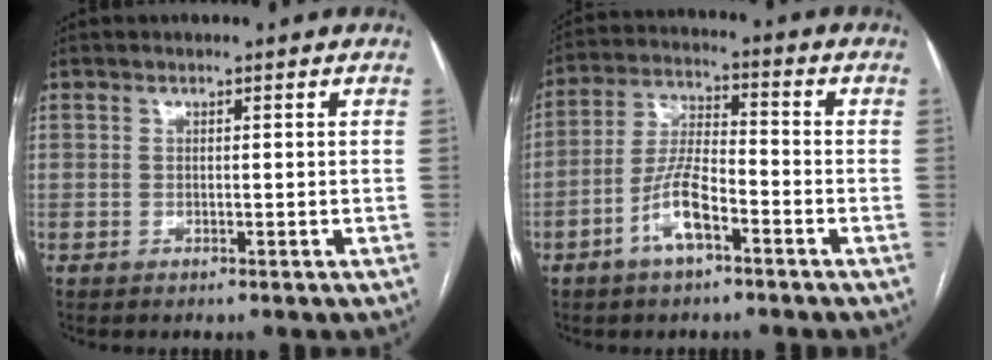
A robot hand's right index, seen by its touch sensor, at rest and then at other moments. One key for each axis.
{"total": 8.1, "fx": -3.9, "fy": 2.4, "fz": 6.7, "tx": -0.141, "ty": 0.010, "tz": -0.073}